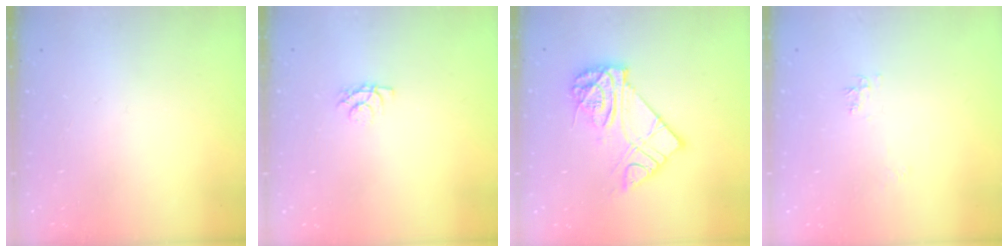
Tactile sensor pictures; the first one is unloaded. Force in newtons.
{"total": 4.2, "press": 4.2, "slide": 0.5}
{"total": 13.6, "press": 13.6, "slide": 1.1}
{"total": 4.9, "press": 4.9, "slide": 0.6}